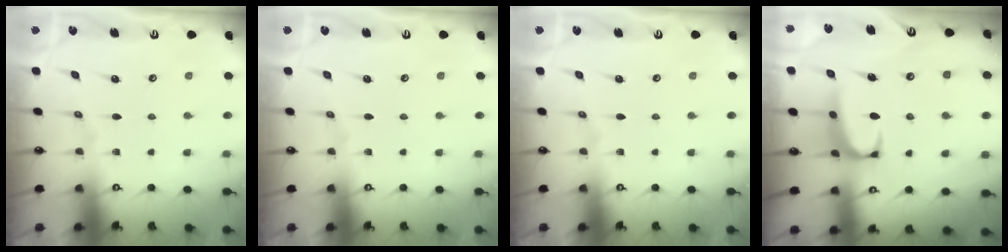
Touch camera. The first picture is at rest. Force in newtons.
{"total": 0.0}
{"total": 0.0}
{"total": 1.4, "press": 1.1, "slide": 0.8}